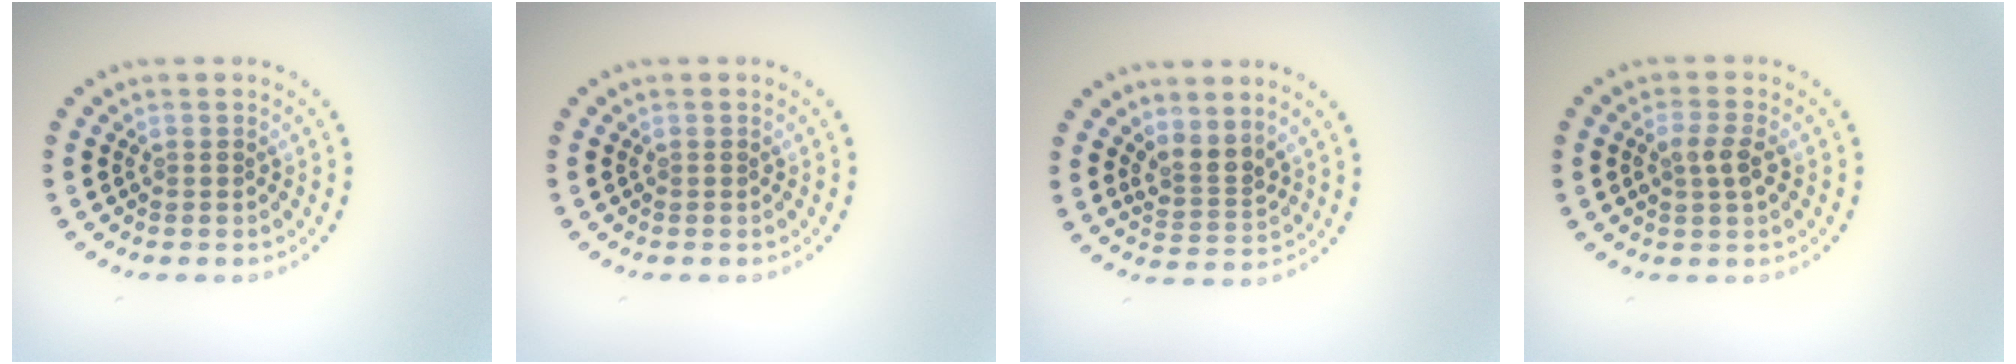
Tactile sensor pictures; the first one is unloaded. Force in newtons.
{"total": 0.0}
{"total": 2.5, "press": 1.8, "slide": 1.7}
{"total": 2.0, "press": 2.0, "slide": 0.5}